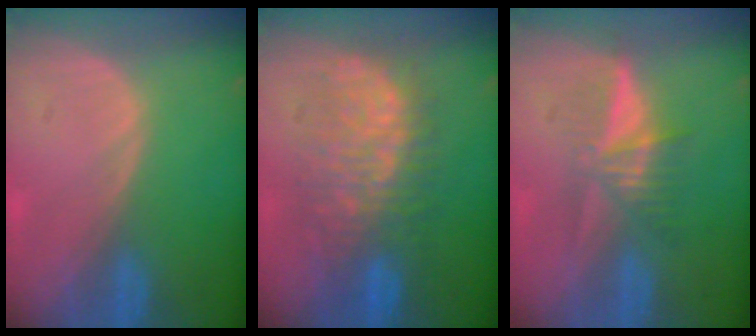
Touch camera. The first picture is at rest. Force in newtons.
{"total": 9.5, "press": 9.5, "slide": 0.7}
{"total": 5.2, "press": 5.1, "slide": 1.2}